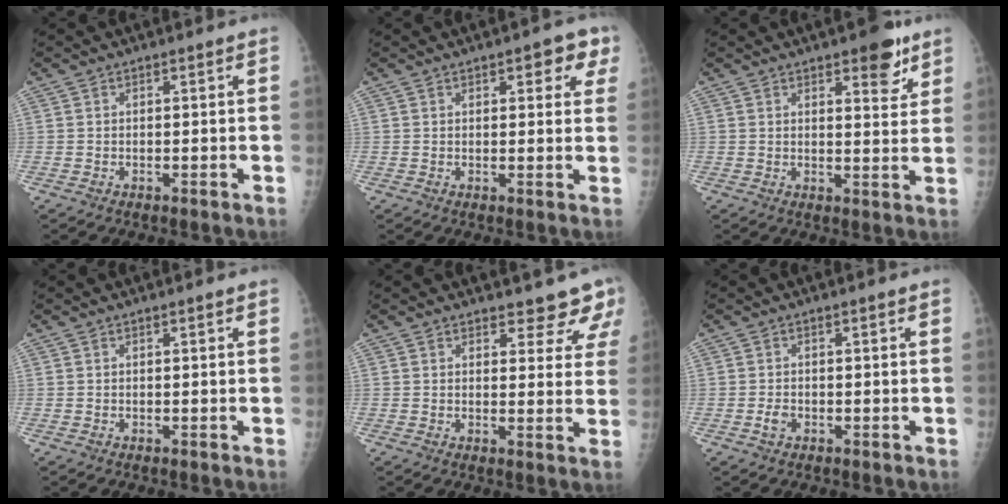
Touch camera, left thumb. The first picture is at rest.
{"total": 5.2, "force": [2.6, 2.5, 3.8], "torque": [-0.010, -0.005, 0.022]}
{"total": 7.1, "force": [4.4, 2.7, 4.8], "torque": [-0.041, -0.024, 0.053]}
{"total": 0.0}
{"total": 6.7, "force": [6.0, 2.6, 1.4], "torque": [0.026, -0.034, 0.052]}
{"total": 1.6, "force": [-0.7, 1.0, 0.9], "torque": [-0.016, 0.006, -0.014]}